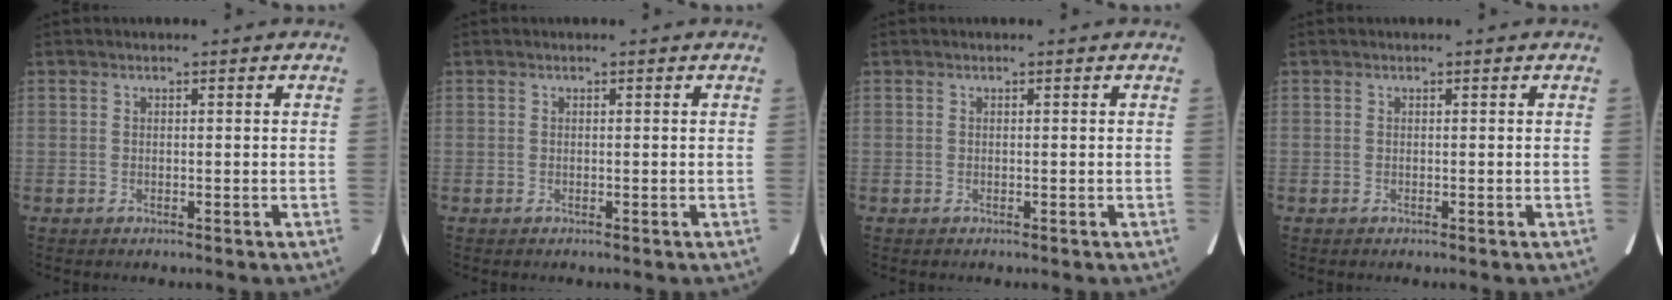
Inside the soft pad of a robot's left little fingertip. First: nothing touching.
{"total": 0.0}
{"total": 0.0}
{"total": 0.0}